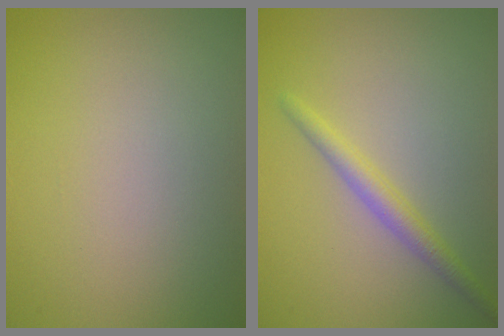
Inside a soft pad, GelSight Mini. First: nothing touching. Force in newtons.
{"total": 2.2, "press": 2.2, "slide": 0.1}